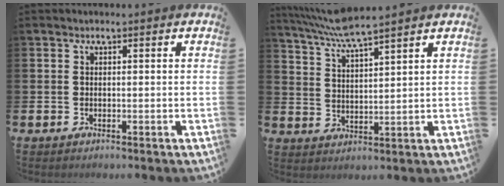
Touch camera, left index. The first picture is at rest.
{"total": 5.8, "force": [5.4, -0.2, 1.9], "torque": [-0.059, -0.026, 0.098]}